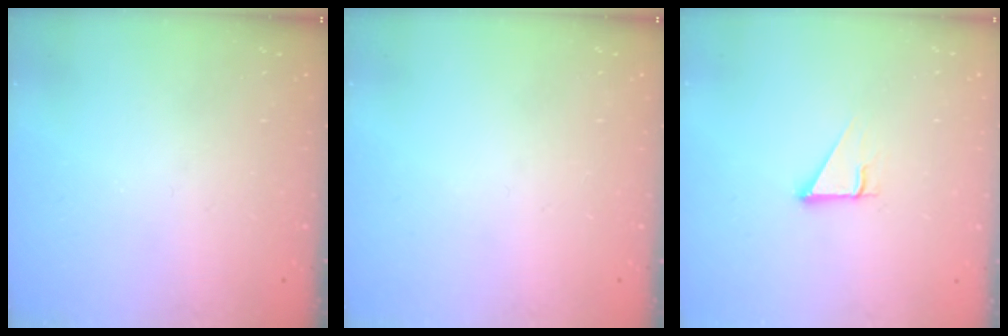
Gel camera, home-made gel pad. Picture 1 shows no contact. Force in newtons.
{"total": 0.0}
{"total": 3.0, "press": 3.0, "slide": 0.1}